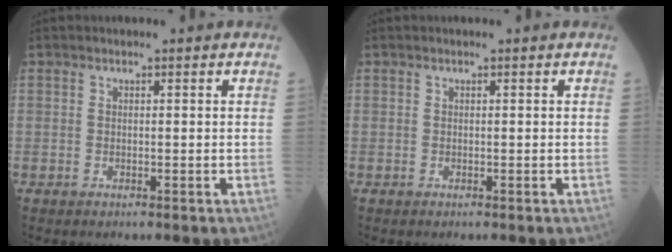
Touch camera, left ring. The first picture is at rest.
{"total": 0.0}